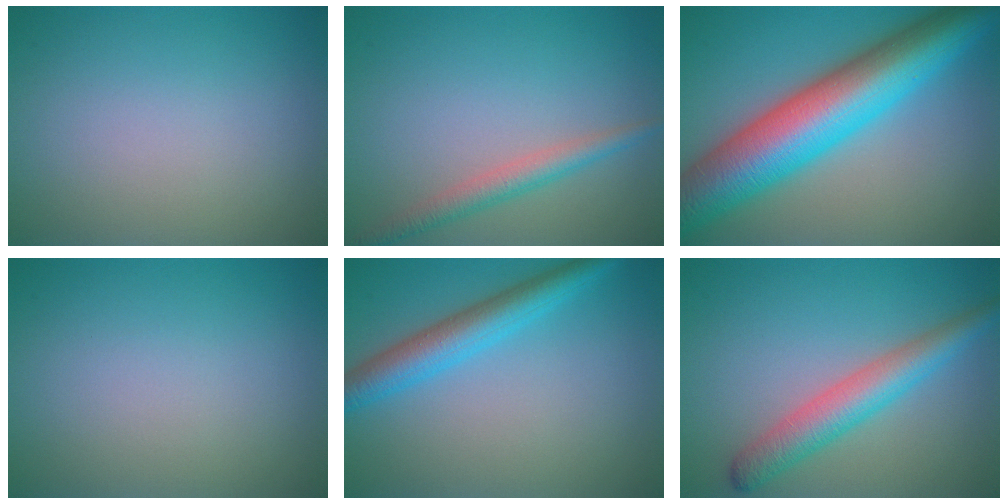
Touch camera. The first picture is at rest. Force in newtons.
{"total": 2.5, "press": 2.5, "slide": 0.1}
{"total": 13.1, "press": 13.1, "slide": 0.2}
{"total": 0.0}
{"total": 4.5, "press": 4.5, "slide": 0.2}
{"total": 4.5, "press": 4.5, "slide": 0.2}